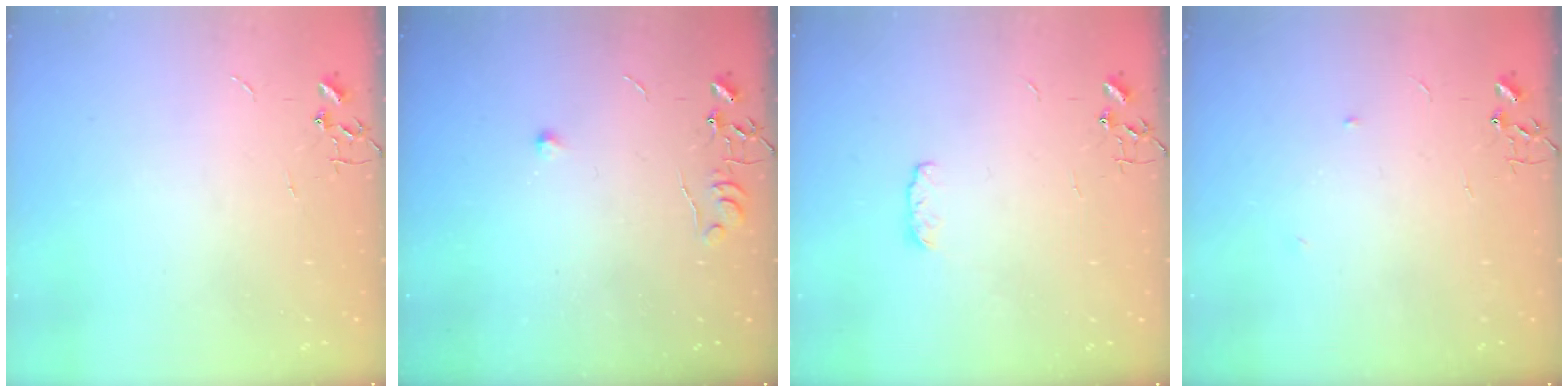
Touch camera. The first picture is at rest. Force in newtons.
{"total": 6.5, "press": 6.5, "slide": 0.8}
{"total": 4.3, "press": 4.3, "slide": 0.7}
{"total": 4.2, "press": 4.0, "slide": 1.1}